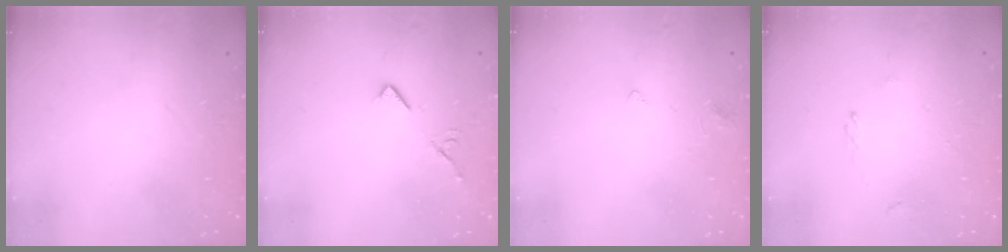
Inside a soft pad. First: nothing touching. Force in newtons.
{"total": 6.8, "press": 6.8, "slide": 0.6}
{"total": 2.5, "press": 2.4, "slide": 0.4}
{"total": 0.7, "press": 0.5, "slide": 0.4}